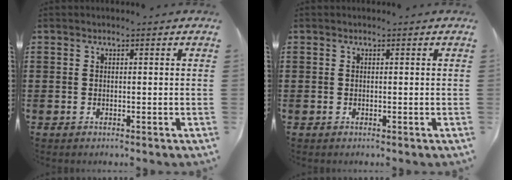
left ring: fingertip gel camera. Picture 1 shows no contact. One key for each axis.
{"total": 0.0}